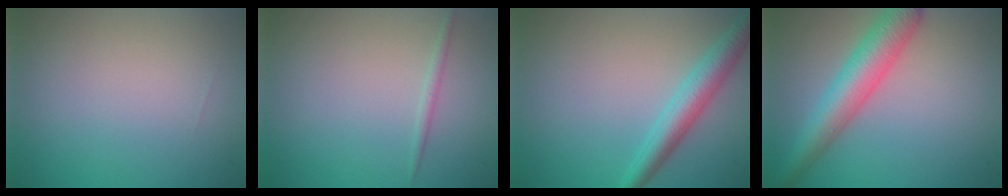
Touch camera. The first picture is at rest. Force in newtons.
{"total": 0.8, "press": 0.8, "slide": 0.0}
{"total": 3.8, "press": 3.8, "slide": 0.1}
{"total": 5.7, "press": 5.7, "slide": 0.1}